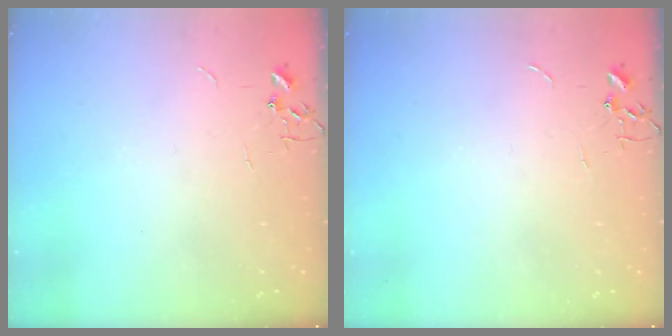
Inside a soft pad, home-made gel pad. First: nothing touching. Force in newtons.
{"total": 0.0}